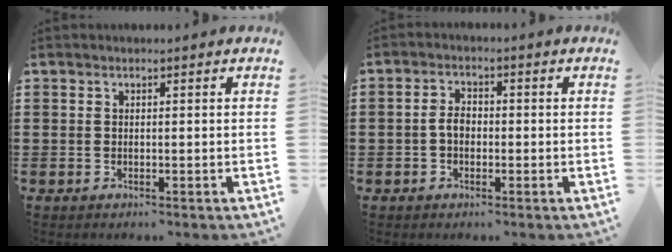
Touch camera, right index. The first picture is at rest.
{"total": 2.9, "force": [-0.6, 1.8, 2.1], "torque": [-0.050, 0.001, -0.015]}